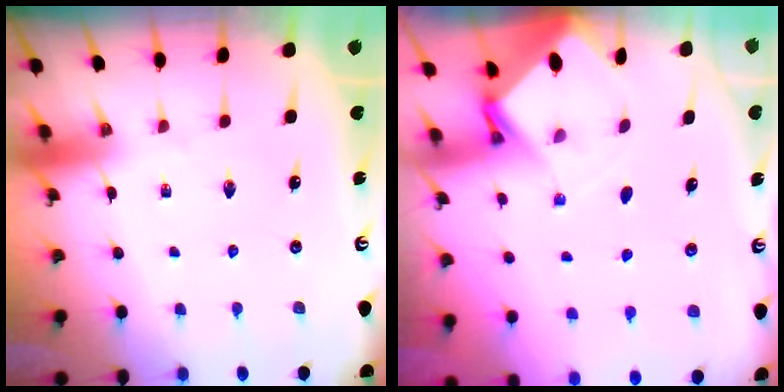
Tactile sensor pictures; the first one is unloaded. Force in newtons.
{"total": 2.9, "press": 2.9, "slide": 0.2}